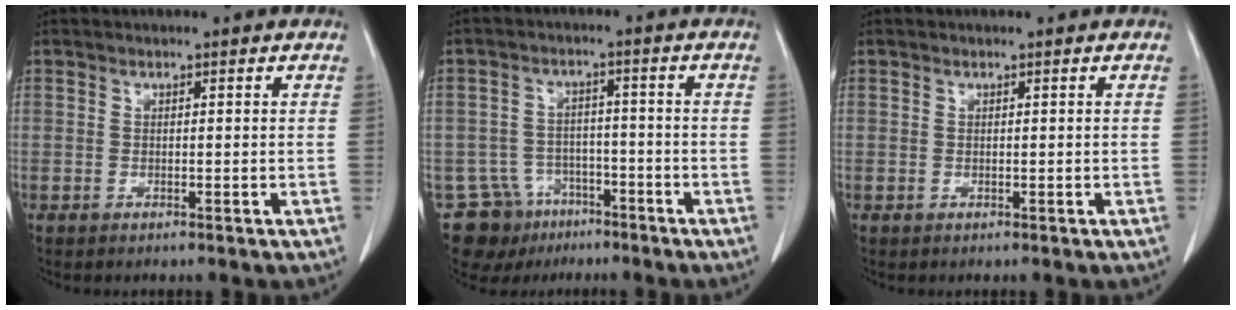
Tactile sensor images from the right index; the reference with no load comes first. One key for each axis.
{"total": 9.4, "fx": -6.3, "fy": 6.9, "fz": 1.2, "tx": -0.025, "ty": 0.022, "tz": -0.092}
{"total": 0.0}